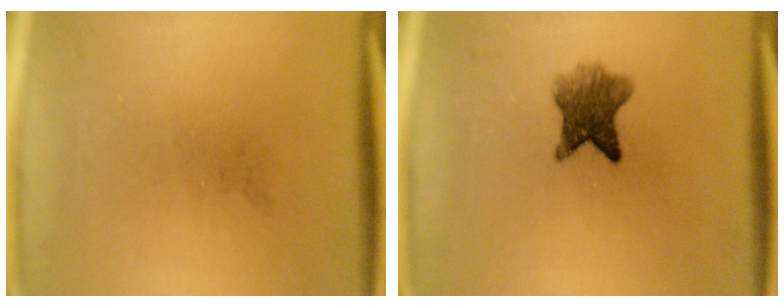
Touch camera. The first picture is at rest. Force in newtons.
{"total": 6.0}